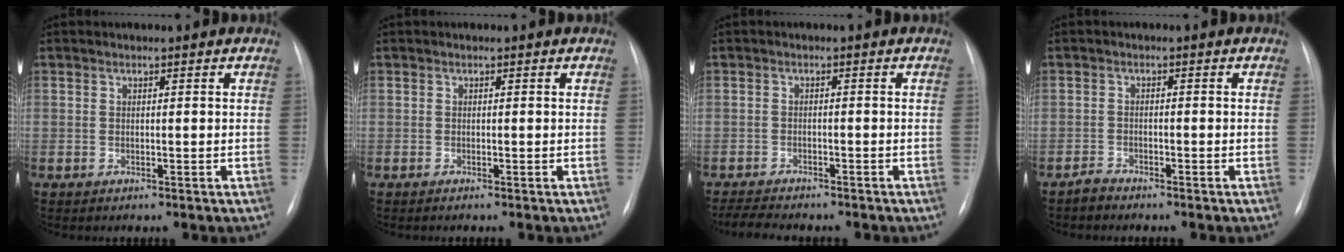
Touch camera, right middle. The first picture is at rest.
{"total": 0.0}
{"total": 6.4, "force": [-5.7, 1.3, 2.5], "torque": [-0.039, -0.010, -0.085]}
{"total": 1.4, "force": [-1.3, 0.3, 0.1], "torque": [-0.004, -0.003, -0.024]}